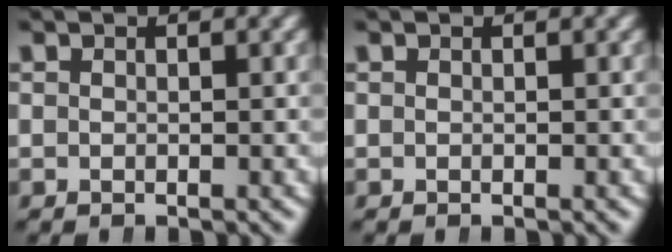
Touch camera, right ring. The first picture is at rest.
{"total": 0.0}